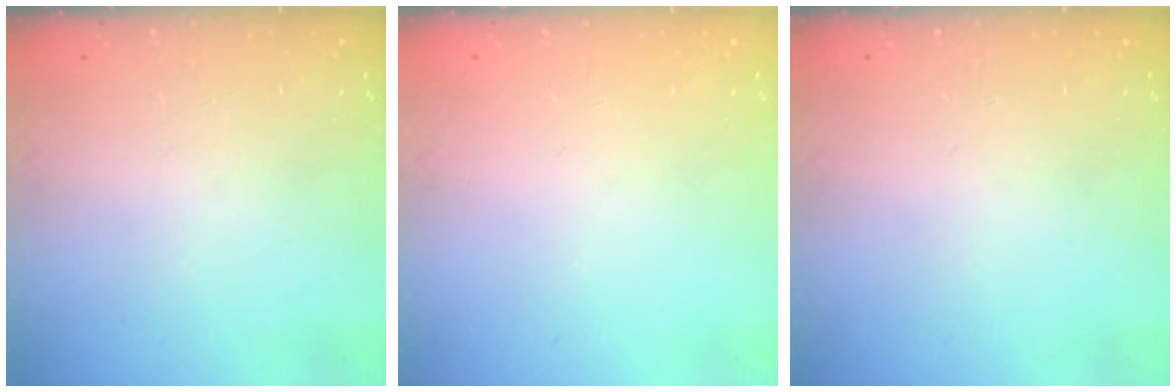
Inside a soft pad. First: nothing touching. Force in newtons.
{"total": 0.0}
{"total": 0.0}